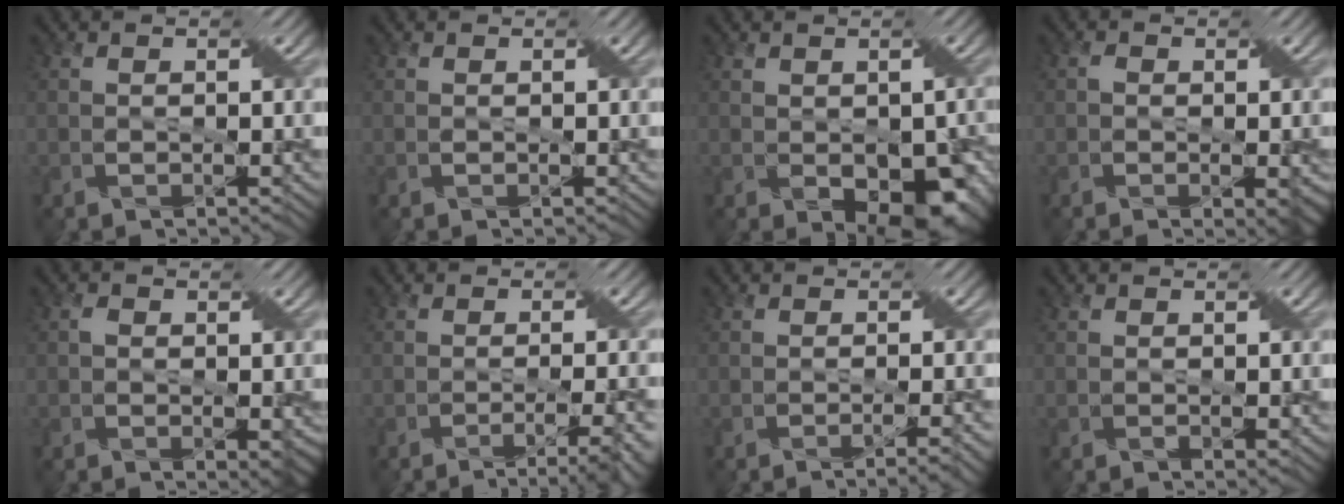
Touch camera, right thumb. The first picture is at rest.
{"total": 0.0}
{"total": 8.6, "force": [-2.4, 5.2, 6.4], "torque": [-0.094, -0.037, -0.015]}
{"total": 4.6, "force": [-1.4, 2.3, 3.7], "torque": [-0.047, -0.009, -0.019]}
{"total": 3.5, "force": [-0.3, 2.2, 2.7], "torque": [-0.034, -0.006, -0.003]}
{"total": 5.4, "force": [-3.1, 0.6, 4.3], "torque": [-0.068, -0.006, -0.041]}
{"total": 2.4, "force": [-1.5, -0.4, 1.9], "torque": [-0.026, -0.002, -0.023]}
{"total": 0.6, "force": [0.1, 0.3, 0.5], "torque": [-0.008, -0.003, 0.004]}